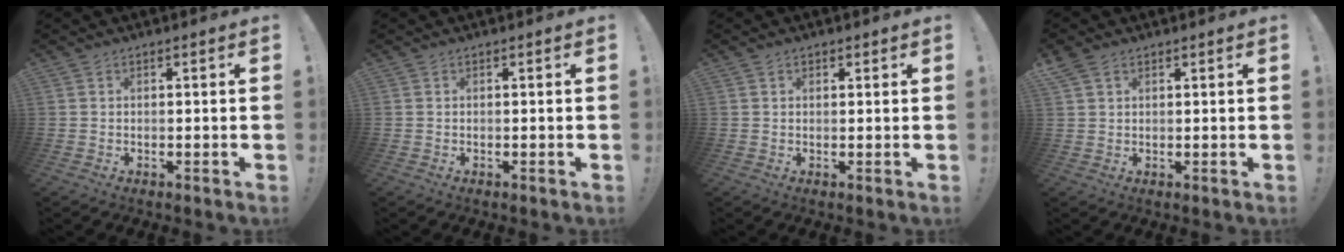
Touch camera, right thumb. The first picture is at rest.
{"total": 0.0}
{"total": 1.0, "force": [0.7, 0.7, 0.4], "torque": [-0.004, 0.001, 0.012]}
{"total": 3.2, "force": [2.1, 2.0, 1.3], "torque": [-0.021, -0.005, 0.040]}